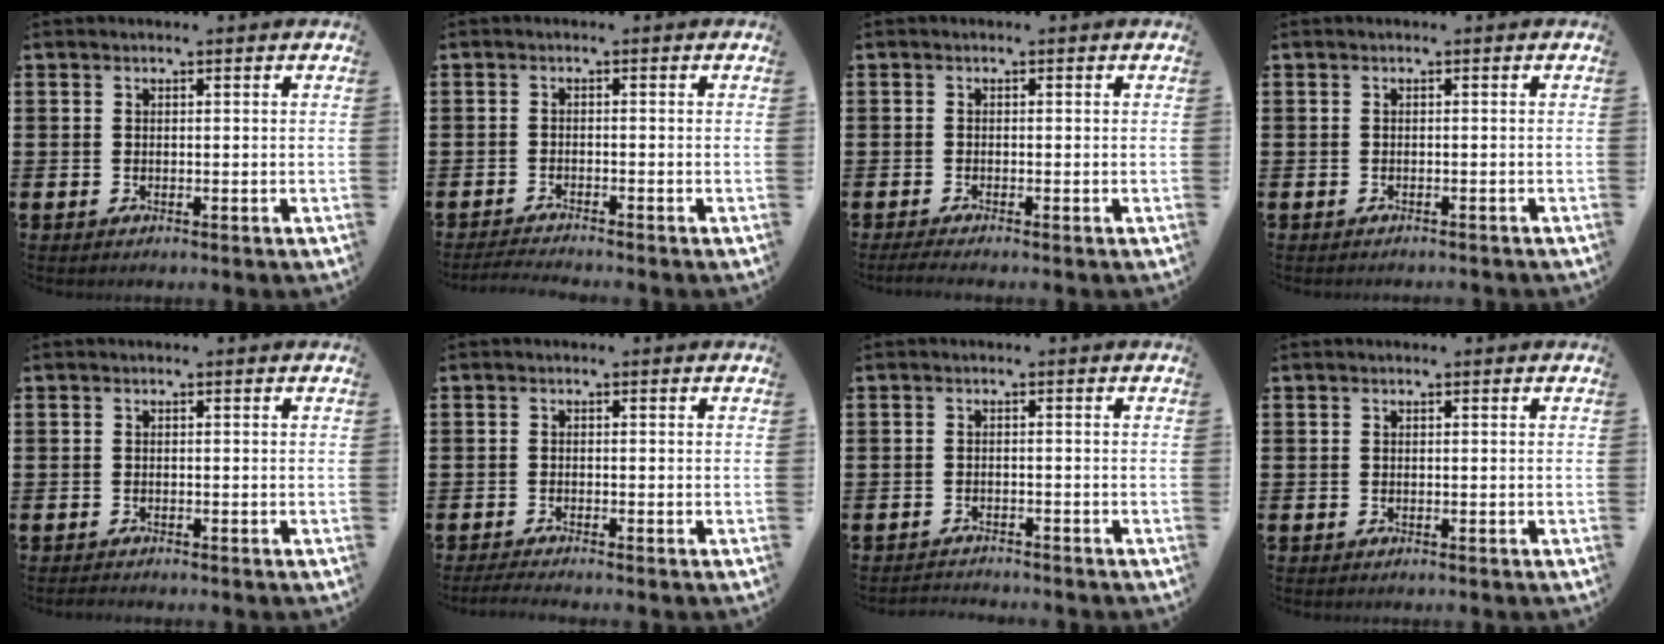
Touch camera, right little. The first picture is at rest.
{"total": 1.4, "force": [-1.3, -0.1, 0.4], "torque": [-0.006, 0.002, -0.026]}
{"total": 0.9, "force": [-0.6, 0.0, 0.7], "torque": [-0.009, -0.003, -0.011]}
{"total": 0.0}
{"total": 0.0}
{"total": 1.1, "force": [-0.8, 0.0, 0.8], "torque": [-0.012, -0.002, -0.016]}
{"total": 0.9, "force": [-0.9, -0.1, -0.3], "torque": [0.002, 0.005, -0.019]}
{"total": 0.0}